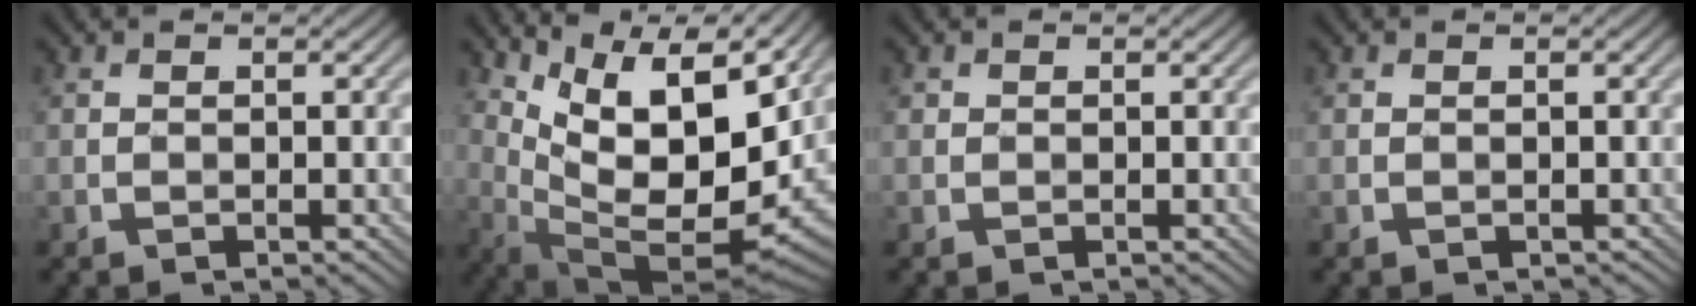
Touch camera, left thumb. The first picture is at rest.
{"total": 14.2, "force": [7.3, 5.3, 10.9], "torque": [-0.209, 0.003, 0.145]}
{"total": 0.7, "force": [0.4, 0.6, 0.1], "torque": [-0.003, 0.001, 0.004]}
{"total": 0.0}